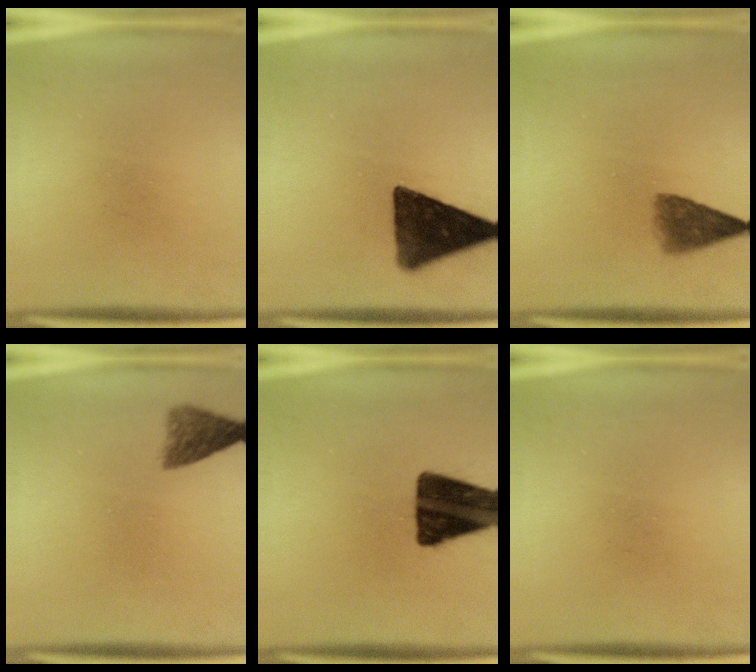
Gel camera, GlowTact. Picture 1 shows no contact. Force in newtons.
{"total": 13.9}
{"total": 4.7}
{"total": 3.6}
{"total": 16.7}
{"total": 0.0}